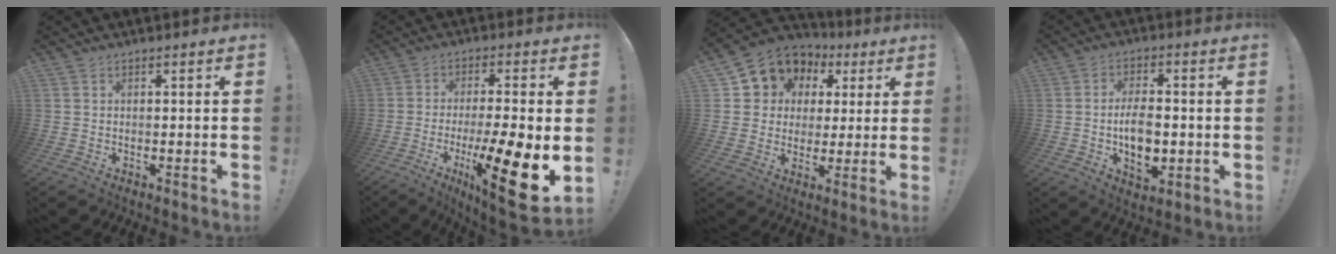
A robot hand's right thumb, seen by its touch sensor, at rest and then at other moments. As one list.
[{"total": 19.1, "force": [-5.8, 4.3, 17.7], "torque": [-0.267, 0.021, -0.079]}, {"total": 9.3, "force": [3.8, 8.2, 2.3], "torque": [-0.042, -0.028, 0.081]}, {"total": 10.3, "force": [-1.7, 5.9, 8.3], "torque": [-0.123, 0.000, -0.027]}]